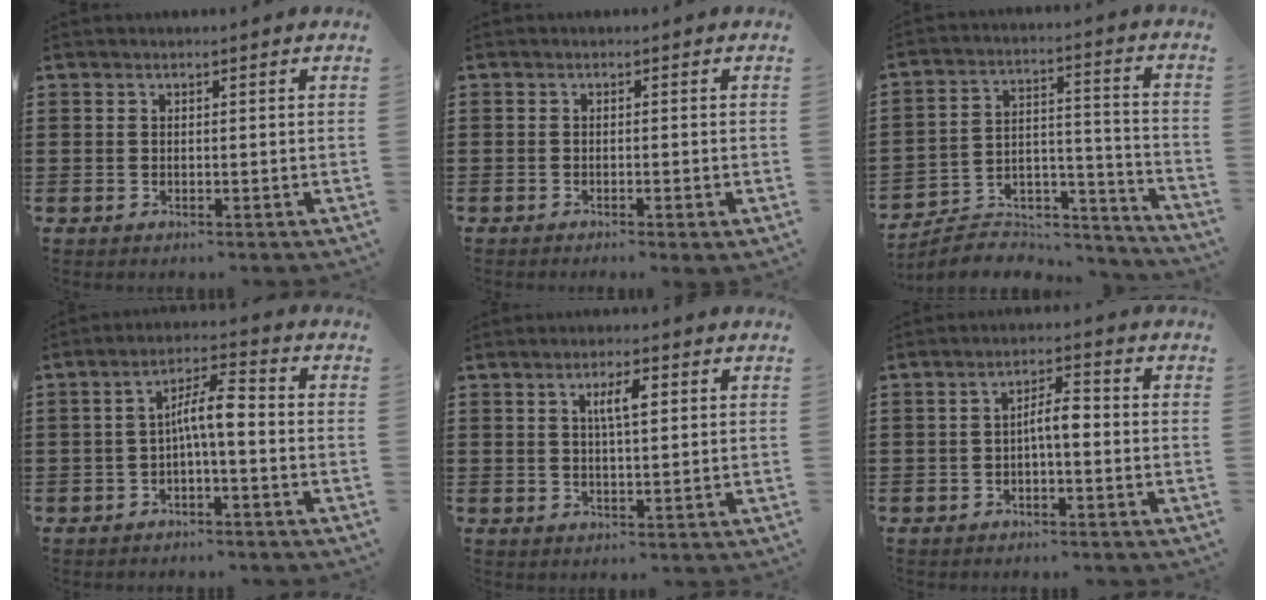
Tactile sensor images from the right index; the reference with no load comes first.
{"total": 0.7, "force": [-0.5, 0.0, 0.4], "torque": [-0.008, -0.001, -0.011]}
{"total": 6.5, "force": [-5.6, 2.9, 1.6], "torque": [-0.029, 0.013, -0.107]}
{"total": 6.3, "force": [-0.7, 1.6, 6.1], "torque": [-0.120, 0.012, -0.018]}
{"total": 4.0, "force": [1.2, 1.1, 3.6], "torque": [-0.066, 0.007, 0.015]}
{"total": 3.7, "force": [-0.6, 1.1, 3.5], "torque": [-0.066, 0.010, -0.014]}